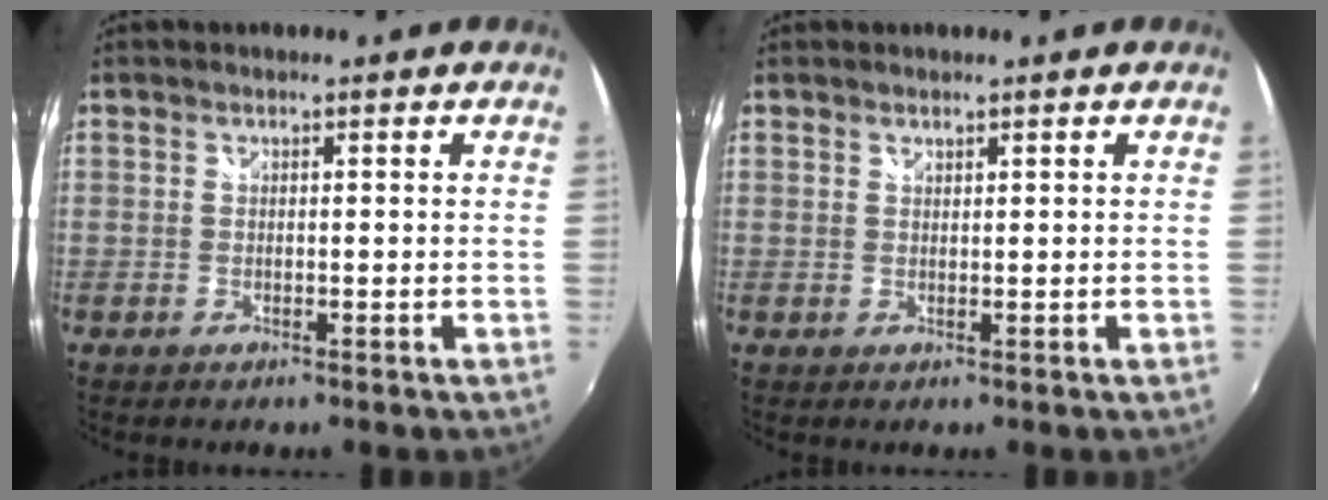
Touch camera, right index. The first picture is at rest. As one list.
[{"total": 0.6, "force": [0.6, 0.1, 0.1], "torque": [-0.001, 0.001, 0.011]}]